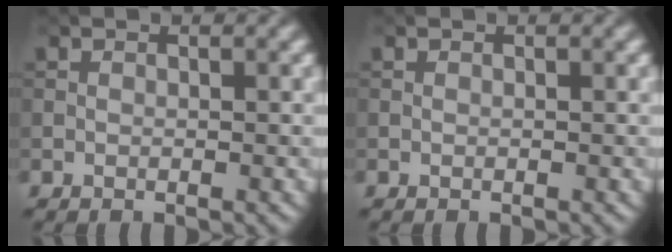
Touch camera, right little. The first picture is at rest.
{"total": 0.0}